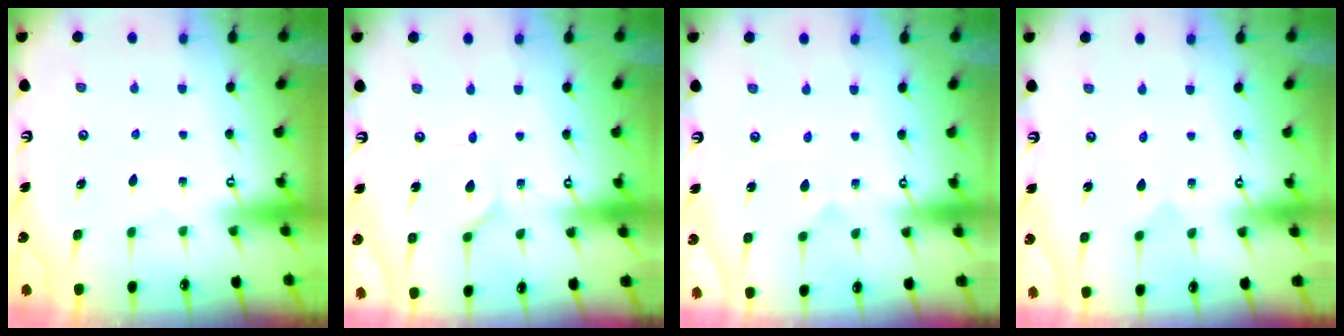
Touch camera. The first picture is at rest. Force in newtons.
{"total": 5.0, "press": 5.0, "slide": 0.5}
{"total": 2.3, "press": 2.3, "slide": 0.0}
{"total": 0.0}